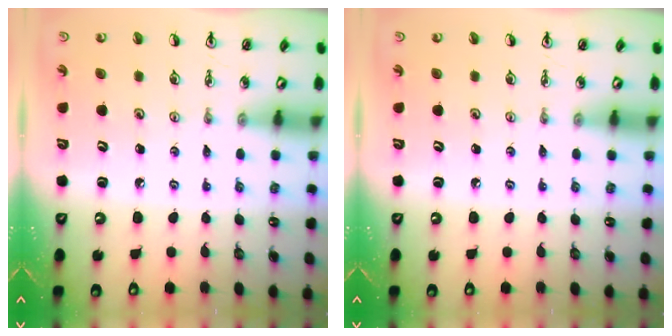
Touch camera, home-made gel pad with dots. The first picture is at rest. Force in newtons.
{"total": 0.0}